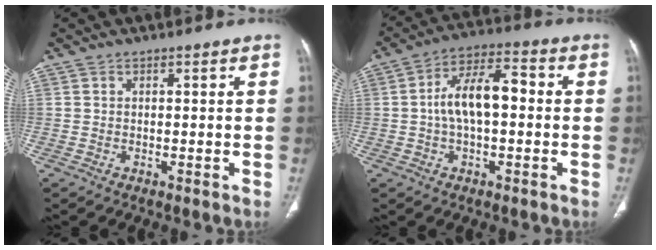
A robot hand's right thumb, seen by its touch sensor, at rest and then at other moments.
{"total": 11.0, "force": [0.0, 5.4, 9.6], "torque": [-0.175, 0.034, -0.006]}